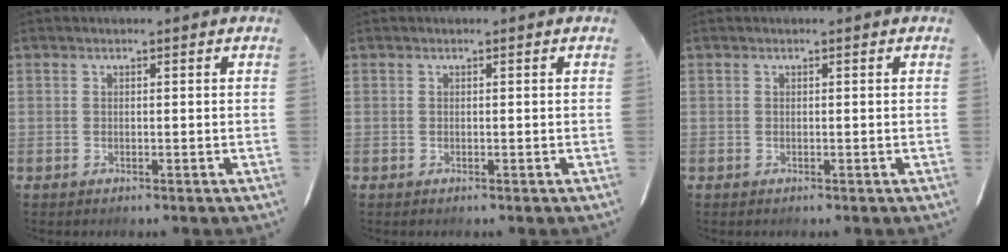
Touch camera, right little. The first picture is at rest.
{"total": 0.0}
{"total": 0.0}